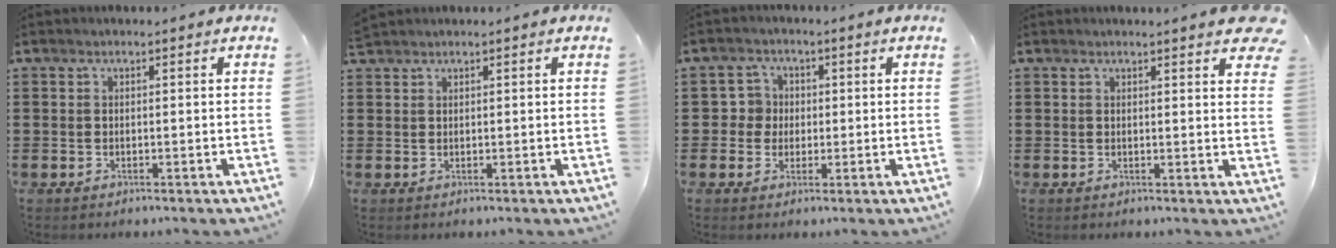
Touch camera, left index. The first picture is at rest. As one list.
[{"total": 1.0, "force": [1.0, 0.1, 0.1], "torque": [-0.004, 0.000, 0.021]}, {"total": 3.6, "force": [0.1, 3.6, 0.6], "torque": [-0.030, 0.010, -0.001]}, {"total": 3.3, "force": [2.7, 0.4, 1.9], "torque": [-0.021, -0.010, 0.045]}]